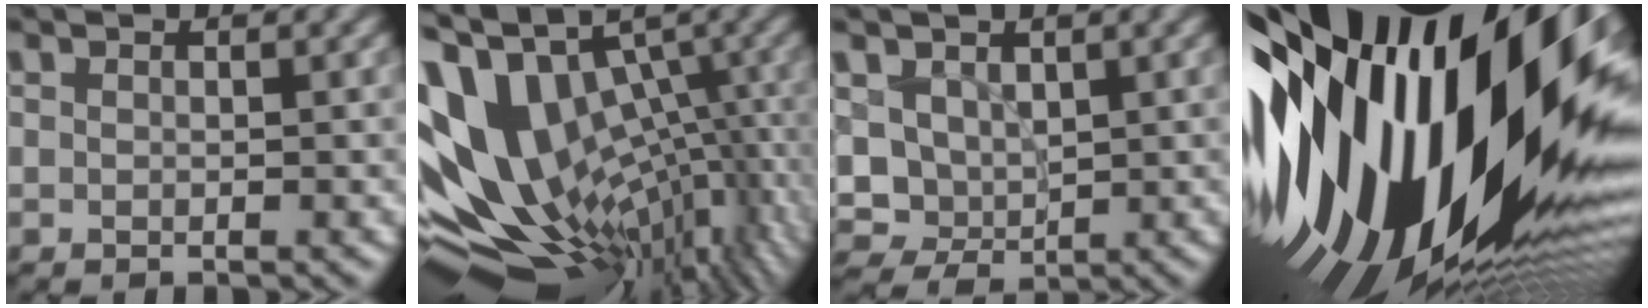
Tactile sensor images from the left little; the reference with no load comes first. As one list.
[{"total": 16.3, "force": [1.1, 9.7, 13.1], "torque": [-0.220, 0.005, 0.031]}, {"total": 4.2, "force": [0.6, 3.5, 2.3], "torque": [-0.037, -0.007, 0.014]}, {"total": 21.2, "force": [-1.0, 10.4, 18.4], "torque": [-0.312, -0.049, -0.030]}]